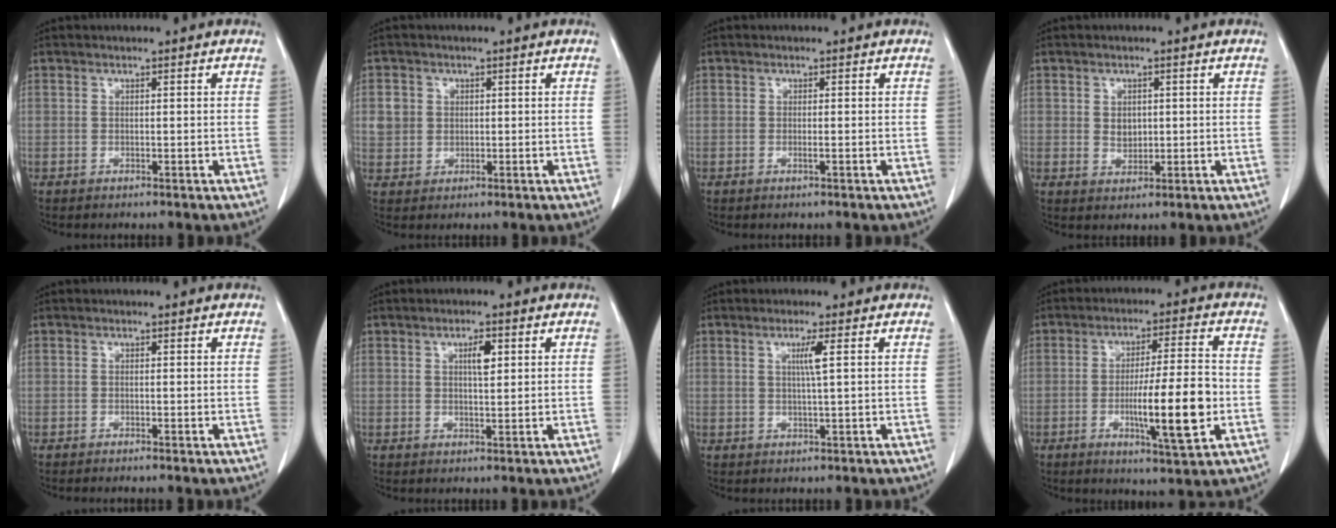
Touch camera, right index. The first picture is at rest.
{"total": 3.8, "force": [0.8, 3.6, 0.9], "torque": [-0.014, 0.007, 0.021]}
{"total": 0.7, "force": [-0.2, -0.1, 0.6], "torque": [-0.013, -0.001, -0.003]}
{"total": 2.5, "force": [0.3, 1.9, 1.6], "torque": [-0.024, -0.001, 0.010]}
{"total": 0.8, "force": [-0.7, -0.2, 0.4], "torque": [-0.004, 0.002, -0.011]}
{"total": 2.8, "force": [1.0, 0.8, 2.5], "torque": [-0.044, 0.000, 0.017]}
{"total": 2.6, "force": [0.7, -0.5, 2.4], "torque": [-0.047, -0.003, 0.014]}
{"total": 11.8, "force": [-2.8, 0.7, 11.4], "torque": [-0.186, -0.008, -0.046]}